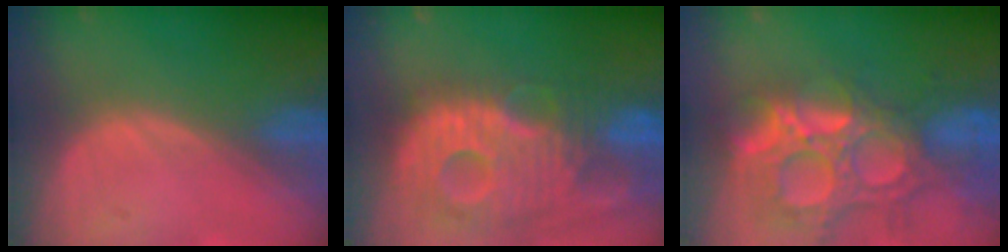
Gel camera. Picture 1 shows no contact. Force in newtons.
{"total": 13.8, "press": 12.0, "slide": 6.8}
{"total": 14.1, "press": 11.9, "slide": 7.6}